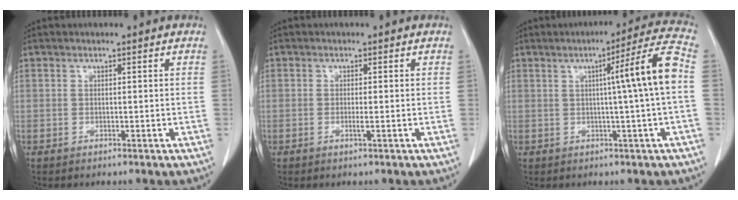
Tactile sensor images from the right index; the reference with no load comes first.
{"total": 1.0, "force": [-0.3, -0.1, 1.0], "torque": [-0.021, -0.003, -0.004]}
{"total": 9.3, "force": [0.5, -1.6, 9.1], "torque": [-0.128, 0.013, 0.006]}